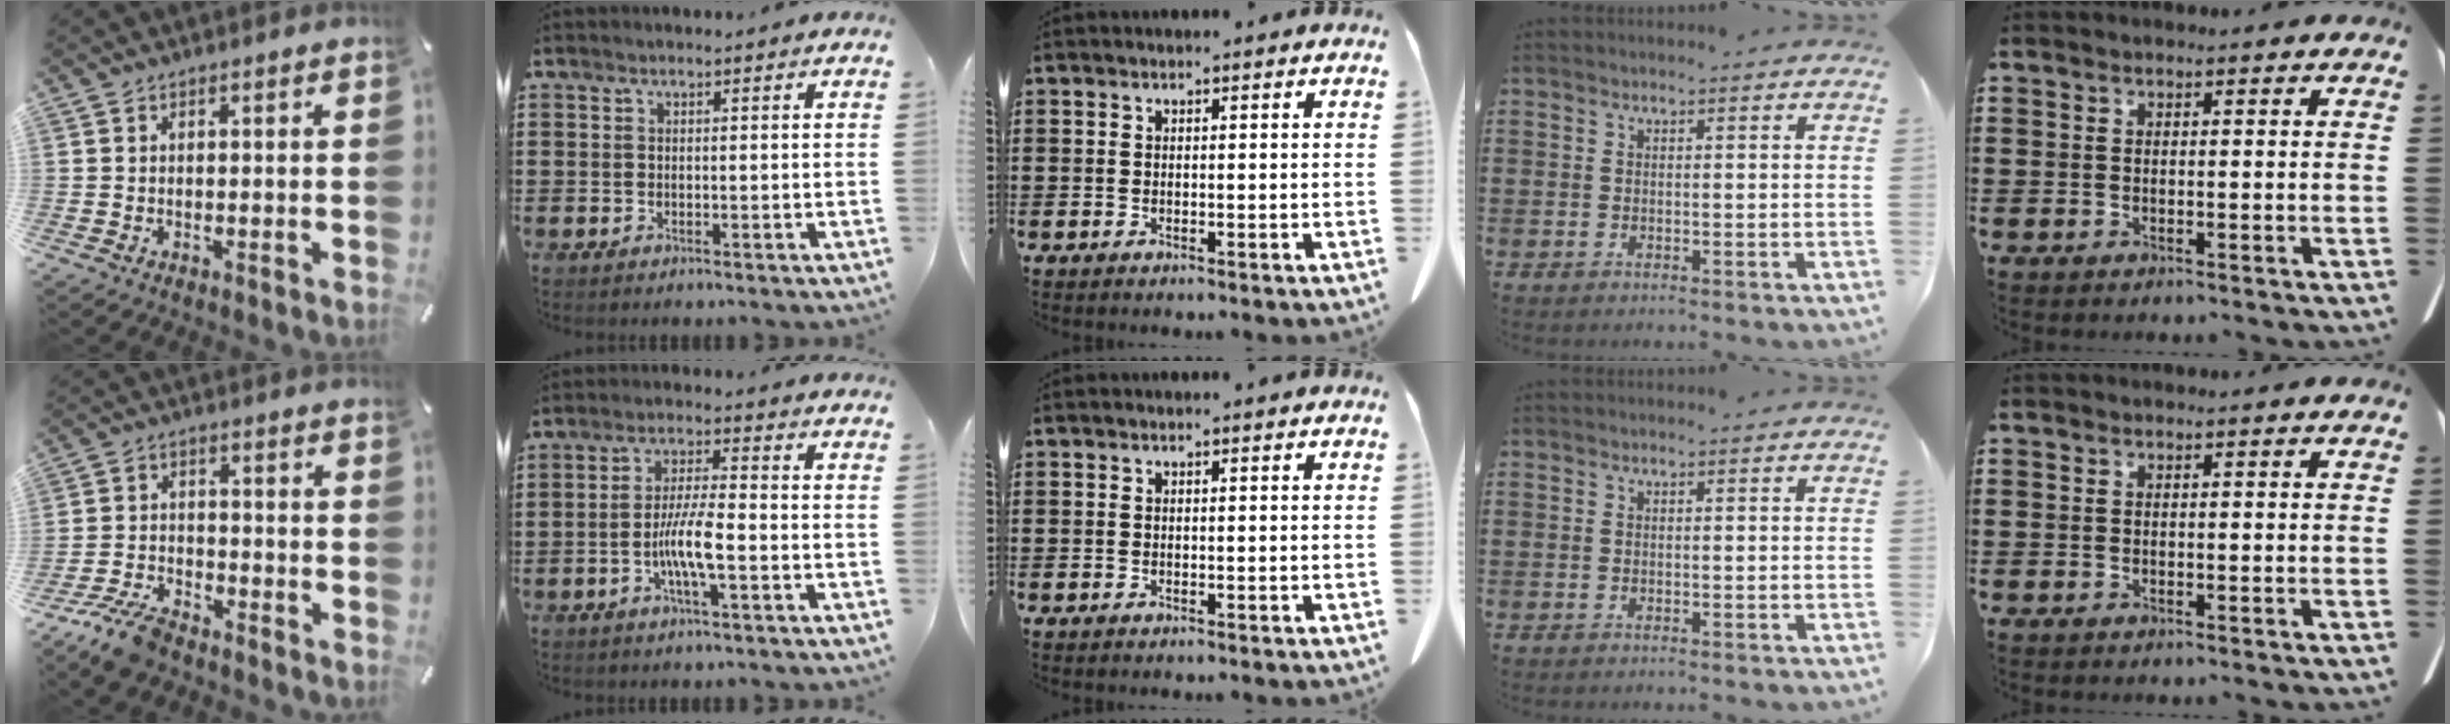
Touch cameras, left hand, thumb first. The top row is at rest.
{"thumb": {"total": 7.9, "force": [-6.6, 2.6, 3.5], "torque": [-0.076, 0.028, -0.128]}, "index": {"total": 6.8, "force": [-2.2, 1.3, 6.3], "torque": [-0.126, 0.000, -0.047]}}